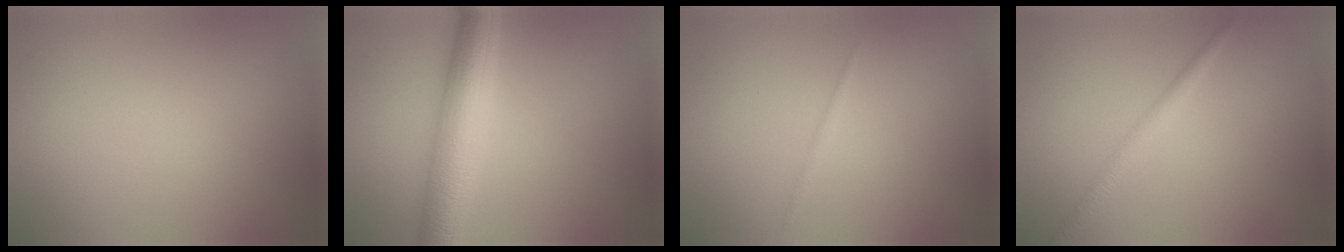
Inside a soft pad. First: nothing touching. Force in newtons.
{"total": 6.7, "press": 6.7, "slide": 0.1}
{"total": 0.5, "press": 0.5, "slide": 0.0}
{"total": 1.7, "press": 1.7, "slide": 0.1}